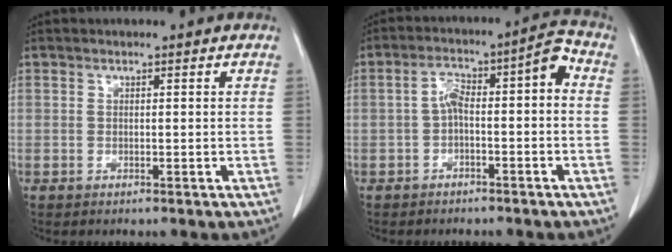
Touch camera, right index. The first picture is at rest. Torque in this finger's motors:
{"motor_torque": [0.31, 0.07, 0.15, 0.04]}